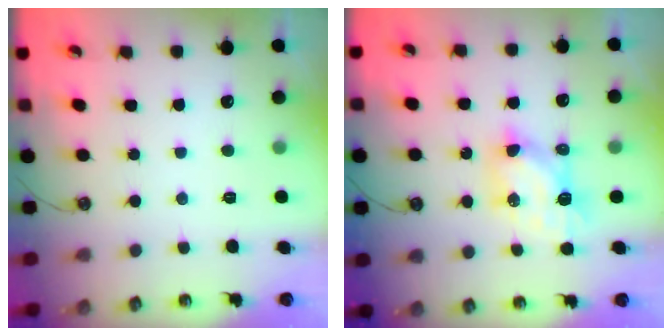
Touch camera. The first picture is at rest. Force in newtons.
{"total": 6.7, "press": 6.7, "slide": 0.0}